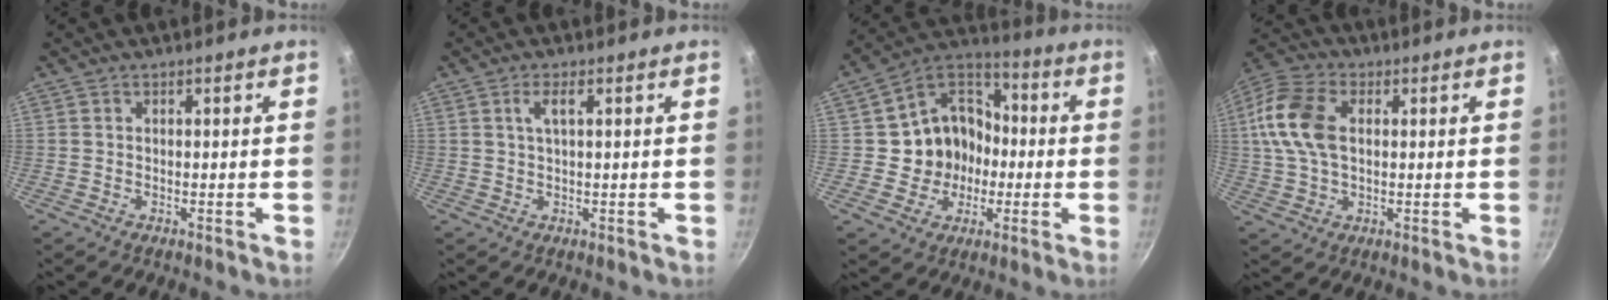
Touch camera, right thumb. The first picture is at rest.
{"total": 2.7, "force": [1.0, 0.6, 2.4], "torque": [-0.048, 0.004, 0.023]}
{"total": 15.7, "force": [-0.6, 13.8, 7.4], "torque": [-0.094, 0.043, -0.012]}
{"total": 12.6, "force": [2.0, 8.0, 9.5], "torque": [-0.182, 0.016, 0.026]}